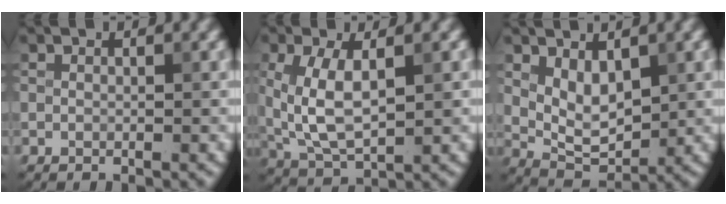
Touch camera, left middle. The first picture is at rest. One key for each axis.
{"total": 5.7, "fx": 0.8, "fy": 2.6, "fz": 5.1, "tx": -0.113, "ty": -0.002, "tz": 0.019}
{"total": 4.0, "fx": 1.3, "fy": 2.2, "fz": 3.0, "tx": -0.055, "ty": -0.008, "tz": 0.029}